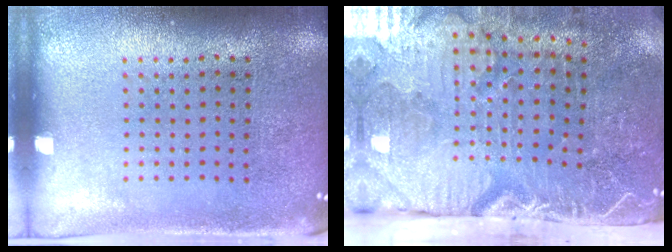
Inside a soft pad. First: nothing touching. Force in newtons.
{"total": 5.3, "press": 4.4, "slide": 3.0}